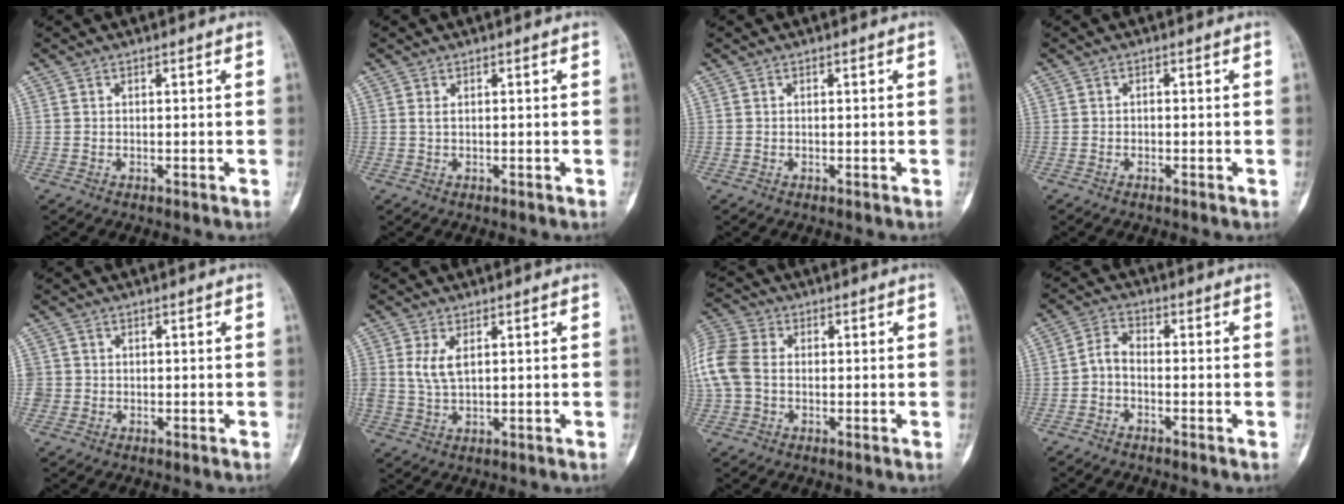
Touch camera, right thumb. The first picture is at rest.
{"total": 0.6, "force": [0.1, 0.0, 0.6], "torque": [-0.019, 0.003, 0.002]}
{"total": 0.0}
{"total": 0.5, "force": [-0.3, 0.4, 0.3], "torque": [-0.001, 0.002, -0.010]}
{"total": 1.8, "force": [-0.2, 1.7, 0.4], "torque": [0.004, 0.005, -0.004]}
{"total": 4.4, "force": [1.2, 1.9, 3.7], "torque": [-0.083, -0.002, 0.031]}
{"total": 12.5, "force": [0.2, 9.4, 8.2], "torque": [-0.219, 0.024, 0.002]}
{"total": 3.5, "force": [-1.4, 1.9, 2.6], "torque": [-0.048, 0.019, -0.037]}